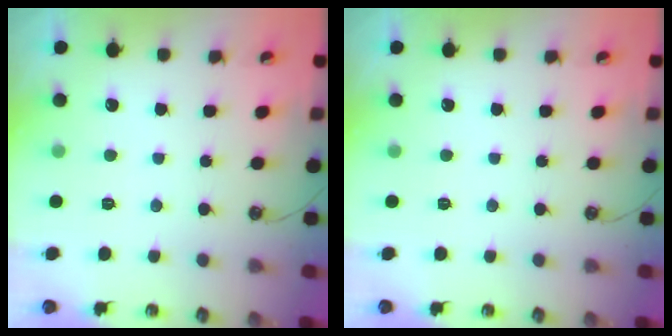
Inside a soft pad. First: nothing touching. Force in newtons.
{"total": 0.0}